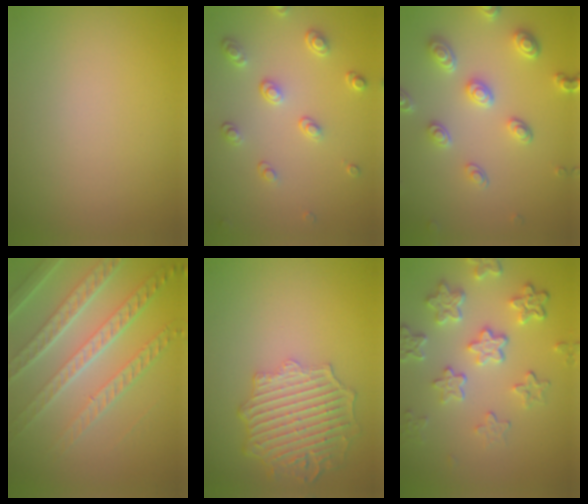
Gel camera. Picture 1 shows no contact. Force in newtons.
{"total": 2.8, "press": 2.5, "slide": 1.1}
{"total": 4.6, "press": 3.6, "slide": 2.8}
{"total": 7.7, "press": 5.4, "slide": 5.5}
{"total": 6.3, "press": 5.0, "slide": 3.7}
{"total": 6.0, "press": 4.5, "slide": 4.0}